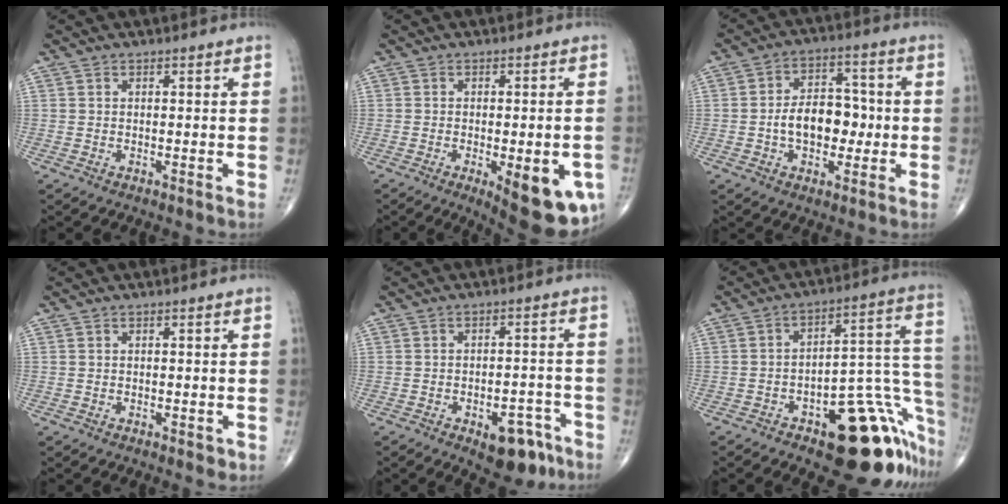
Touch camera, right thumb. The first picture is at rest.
{"total": 13.6, "force": [-4.7, 4.8, 11.9], "torque": [-0.120, -0.001, -0.045]}
{"total": 10.3, "force": [-1.3, 6.7, 7.7], "torque": [-0.092, 0.026, -0.026]}
{"total": 1.0, "force": [-0.4, 0.6, 0.8], "torque": [-0.008, -0.002, -0.003]}
{"total": 8.9, "force": [-5.1, 4.6, 5.8], "torque": [-0.051, 0.035, -0.061]}
{"total": 22.9, "force": [-11.5, 9.4, 17.4], "torque": [-0.126, 0.101, -0.150]}